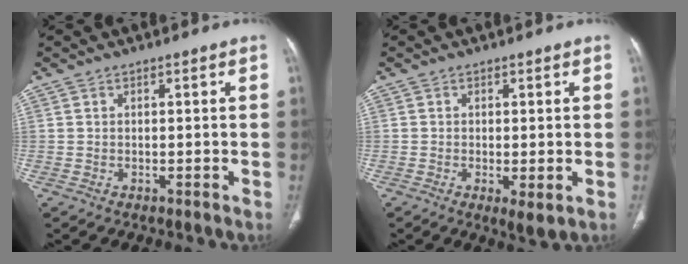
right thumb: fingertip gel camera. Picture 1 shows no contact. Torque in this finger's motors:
{"motor_torque": [-0.20, 0.23, 0.00, -0.05, -0.03]}